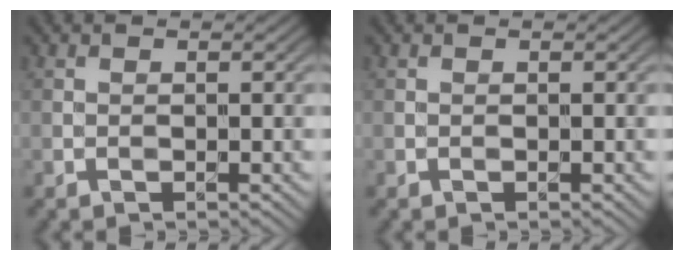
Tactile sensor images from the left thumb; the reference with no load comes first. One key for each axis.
{"total": 0.0}